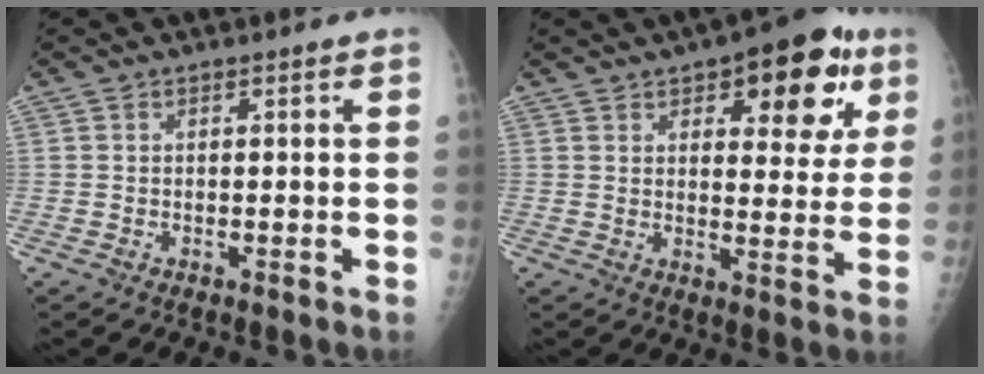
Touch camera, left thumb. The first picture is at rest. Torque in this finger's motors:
{"motor_torque": [0.23, 0.20, 0.36, -0.15, 0.11]}